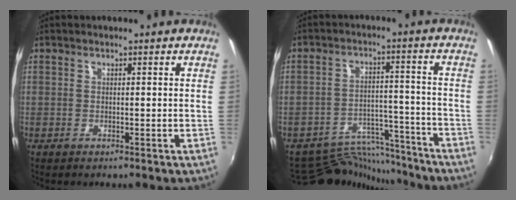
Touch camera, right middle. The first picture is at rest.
{"total": 12.0, "force": [-11.6, 3.0, 1.0], "torque": [-0.027, 0.032, -0.173]}